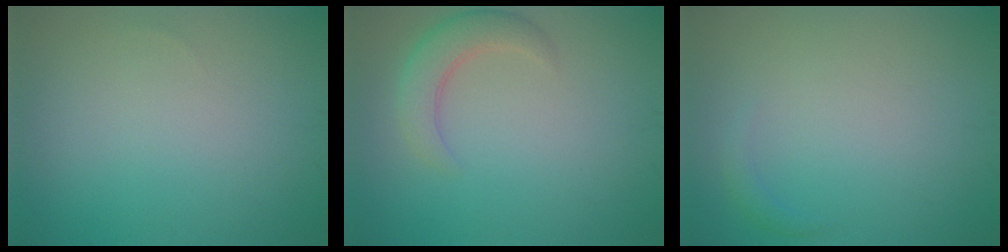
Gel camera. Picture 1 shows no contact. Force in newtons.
{"total": 3.5, "press": 3.5, "slide": 0.3}
{"total": 0.8, "press": 0.8, "slide": 0.1}